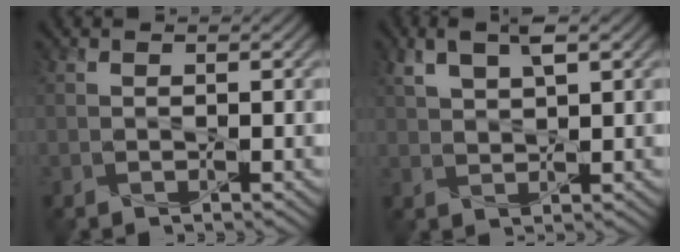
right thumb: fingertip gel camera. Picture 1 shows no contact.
{"total": 4.7, "force": [2.4, 1.7, 3.6], "torque": [-0.089, 0.007, 0.051]}